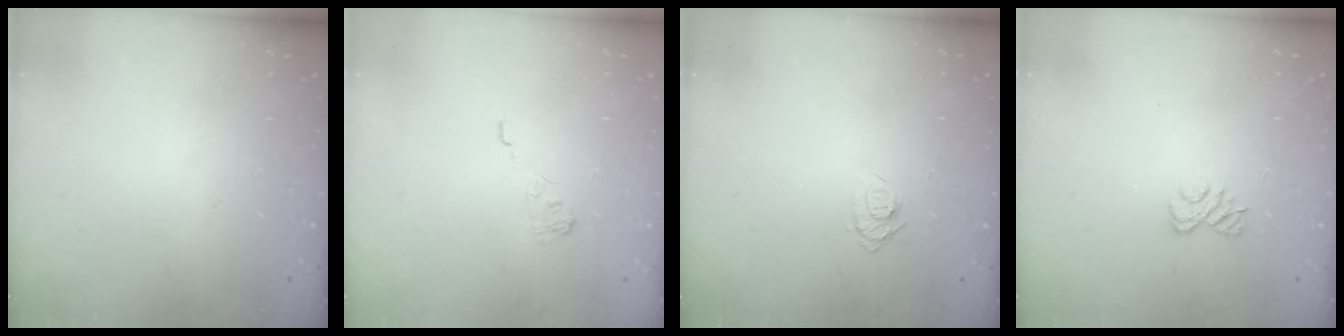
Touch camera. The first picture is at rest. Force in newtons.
{"total": 2.5, "press": 2.1, "slide": 1.3}
{"total": 6.8, "press": 6.8, "slide": 0.7}
{"total": 4.9, "press": 4.8, "slide": 1.0}